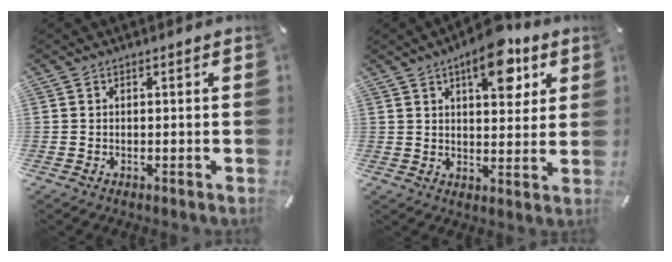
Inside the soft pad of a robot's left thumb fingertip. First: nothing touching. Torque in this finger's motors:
{"motor_torque": [2.11, 2.12, 1.23, -1.29, 0.39]}